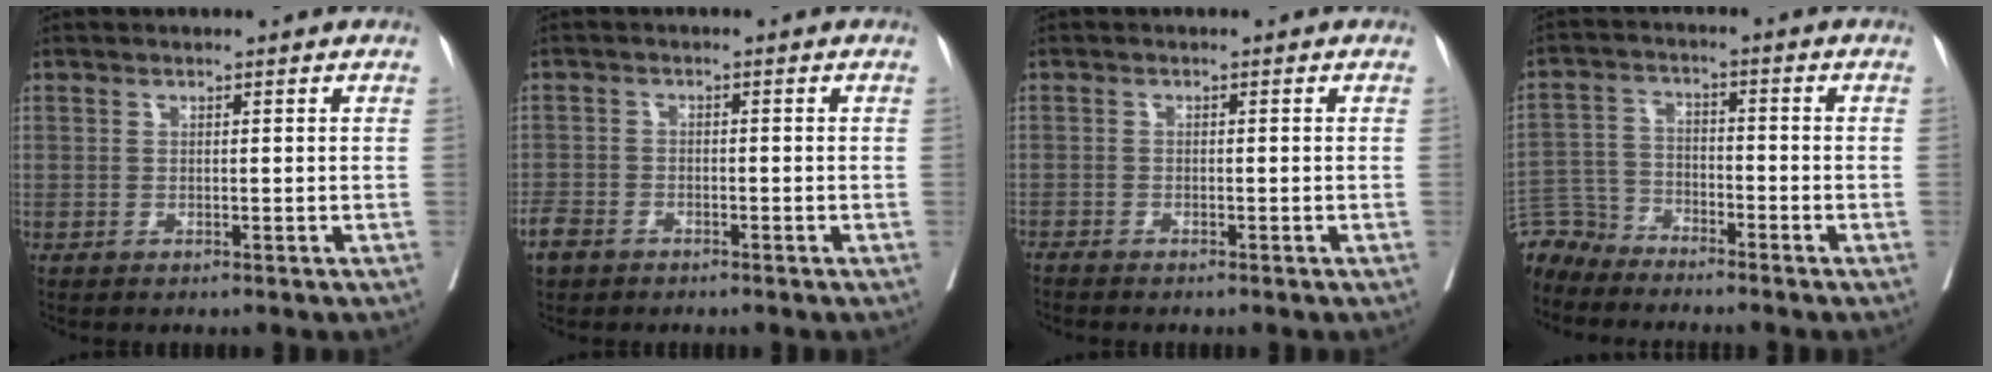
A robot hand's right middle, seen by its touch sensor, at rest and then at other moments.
{"total": 3.4, "force": [-2.5, 1.9, 1.1], "torque": [-0.029, -0.001, -0.046]}
{"total": 1.5, "force": [-1.4, -0.5, 0.5], "torque": [-0.010, -0.001, -0.028]}
{"total": 6.1, "force": [-5.8, 1.4, -1.2], "torque": [0.023, 0.007, -0.119]}